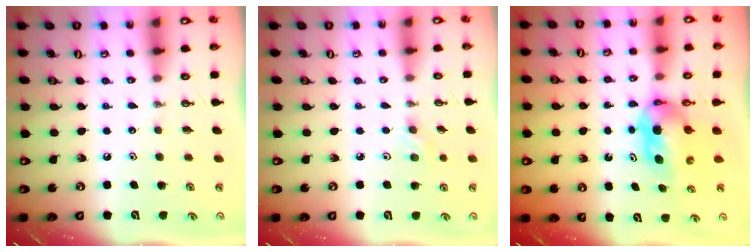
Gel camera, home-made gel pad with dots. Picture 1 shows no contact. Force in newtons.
{"total": 2.6, "press": 2.5, "slide": 0.8}
{"total": 6.4, "press": 4.6, "slide": 4.4}